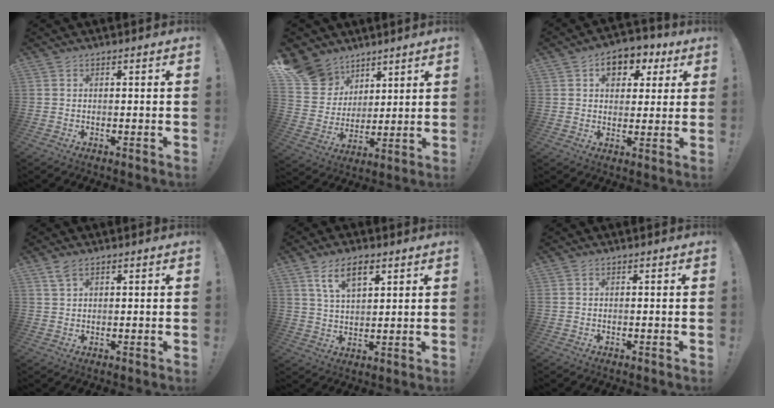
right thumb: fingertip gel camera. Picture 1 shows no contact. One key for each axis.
{"total": 12.3, "fx": 8.2, "fy": 8.9, "fz": 2.4, "tx": -0.053, "ty": -0.058, "tz": 0.168}
{"total": 8.5, "fx": 3.4, "fy": 6.4, "fz": 4.5, "tx": -0.054, "ty": -0.010, "tz": 0.061}
{"total": 3.1, "fx": 2.0, "fy": 1.6, "fz": 1.8, "tx": -0.034, "ty": -0.003, "tz": 0.036}
{"total": 9.1, "fx": 5.0, "fy": 4.4, "fz": 6.2, "tx": -0.115, "ty": -0.004, "tz": 0.092}
{"total": 0.0}